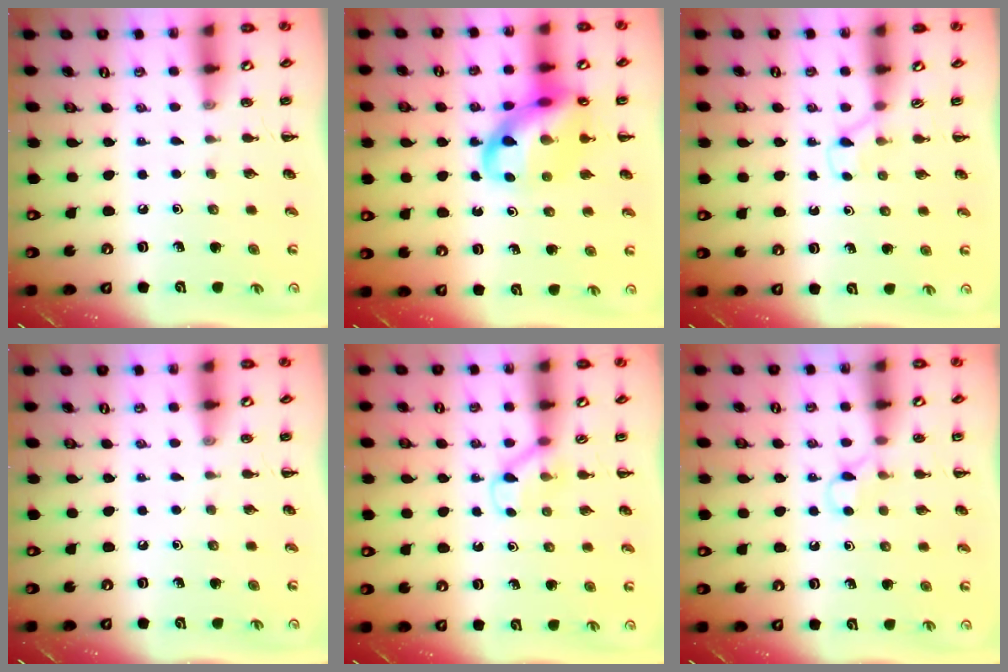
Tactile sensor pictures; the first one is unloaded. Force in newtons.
{"total": 15.4, "press": 15.1, "slide": 3.3}
{"total": 2.9, "press": 2.7, "slide": 1.0}
{"total": 0.0}
{"total": 3.9, "press": 3.7, "slide": 1.4}
{"total": 4.9, "press": 4.7, "slide": 1.5}